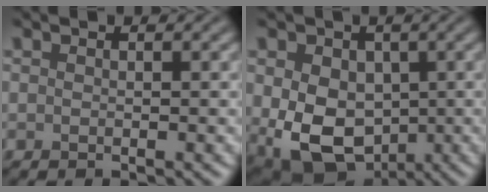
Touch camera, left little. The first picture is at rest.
{"total": 9.7, "force": [-1.0, 7.3, 6.3], "torque": [-0.104, -0.022, -0.008]}